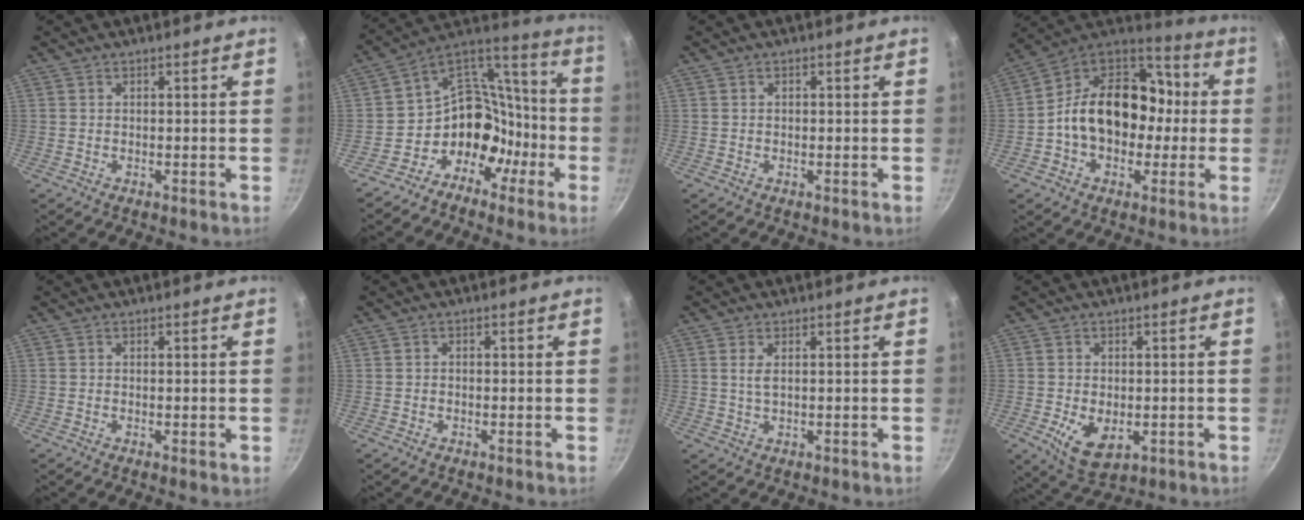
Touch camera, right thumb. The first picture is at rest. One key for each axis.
{"total": 15.4, "fx": -6.7, "fy": 12.0, "fz": 6.8, "tx": -0.043, "ty": 0.098, "tz": -0.126}
{"total": 0.7, "fx": 0.1, "fy": 0.6, "fz": 0.4, "tx": -0.004, "ty": 0.005, "tz": 0.001}
{"total": 20.4, "fx": -1.1, "fy": 15.3, "fz": 13.4, "tx": -0.184, "ty": 0.057, "tz": -0.031}
{"total": 1.0, "fx": -0.1, "fy": 0.3, "fz": 0.9, "tx": -0.014, "ty": -0.001, "tz": -0.002}
{"total": 0.6, "fx": -0.3, "fy": 0.4, "fz": 0.3, "tx": -0.007, "ty": 0.004, "tz": -0.006}
{"total": 2.3, "fx": 0.6, "fy": 1.0, "fz": 1.9, "tx": -0.038, "ty": -0.003, "tz": 0.013}
{"total": 8.1, "fx": -1.8, "fy": 5.0, "fz": 6.1, "tx": -0.096, "ty": -0.015, "tz": -0.017}